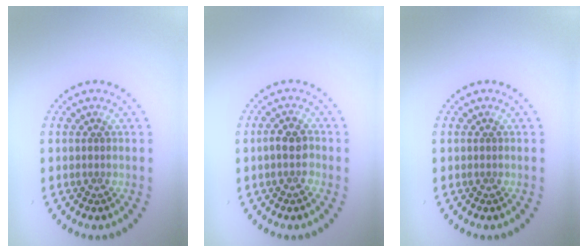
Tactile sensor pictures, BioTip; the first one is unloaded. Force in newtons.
{"total": 2.0, "press": 1.8, "slide": 0.7}
{"total": 0.0}